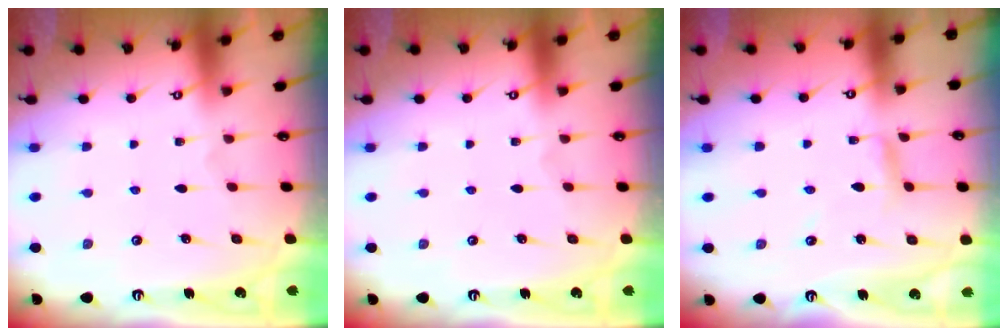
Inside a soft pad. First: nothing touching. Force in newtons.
{"total": 0.0}
{"total": 2.2, "press": 2.2, "slide": 0.2}